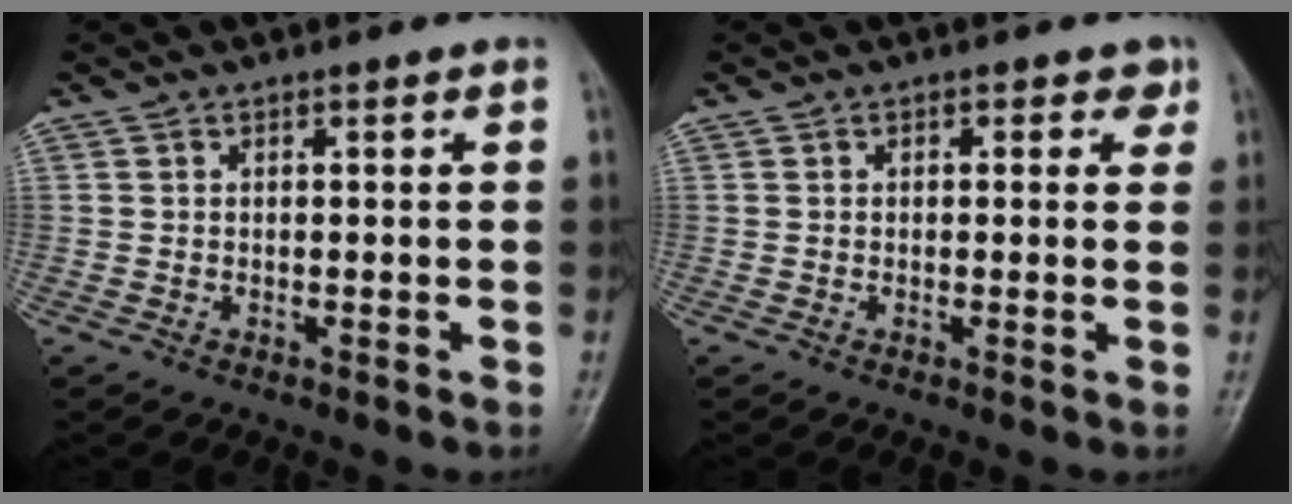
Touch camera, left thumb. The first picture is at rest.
{"total": 2.4, "force": [1.0, 1.6, 1.5], "torque": [0.007, 0.001, 0.005]}